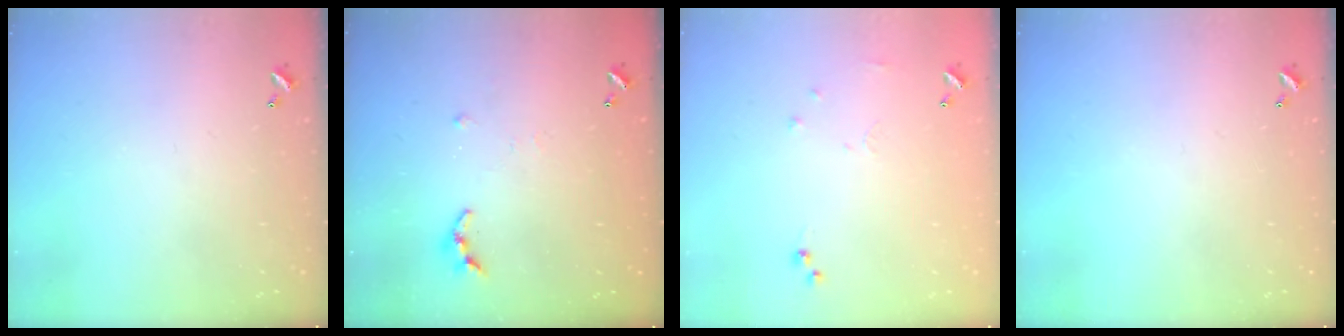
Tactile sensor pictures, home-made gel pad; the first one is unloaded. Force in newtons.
{"total": 4.6, "press": 4.5, "slide": 0.5}
{"total": 6.2, "press": 6.2, "slide": 0.9}
{"total": 0.0}